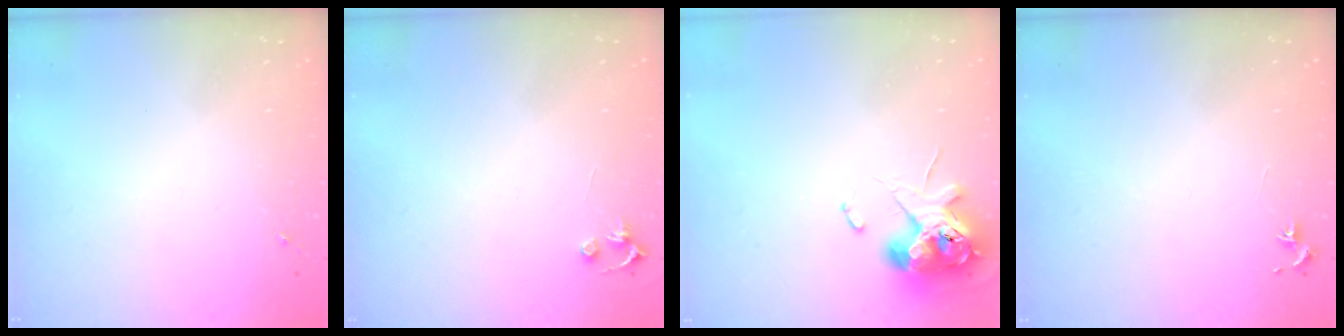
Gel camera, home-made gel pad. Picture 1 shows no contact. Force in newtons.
{"total": 3.2, "press": 3.2, "slide": 0.3}
{"total": 12.2, "press": 12.0, "slide": 2.0}
{"total": 0.8, "press": 0.7, "slide": 0.3}